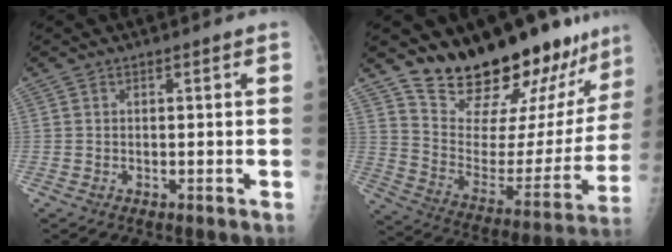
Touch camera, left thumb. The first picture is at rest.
{"total": 25.0, "force": [21.8, 7.2, 10.0], "torque": [-0.116, -0.158, 0.317]}